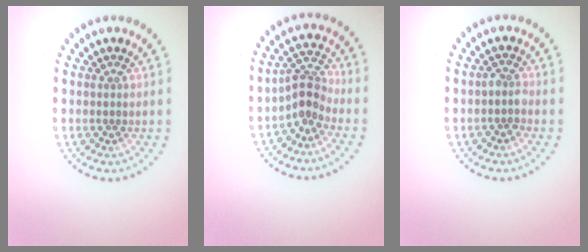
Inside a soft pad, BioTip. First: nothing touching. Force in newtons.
{"total": 2.7, "press": 1.9, "slide": 1.9}
{"total": 1.5, "press": 1.2, "slide": 0.9}